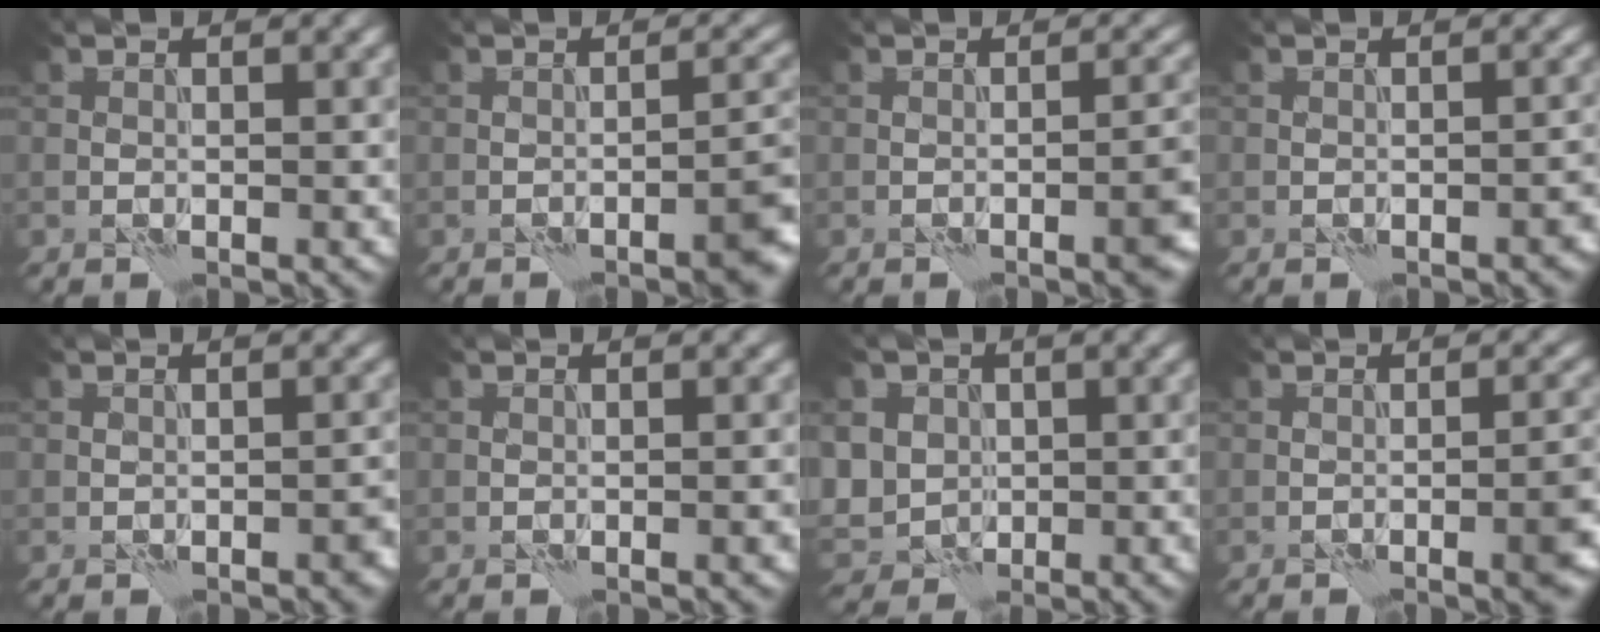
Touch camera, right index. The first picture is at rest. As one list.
[{"total": 3.9, "force": [-2.3, 0.7, 3.0], "torque": [-0.035, 0.011, -0.034]}, {"total": 3.5, "force": [-1.5, 0.8, 3.0], "torque": [-0.038, 0.006, -0.021]}, {"total": 1.2, "force": [-0.8, 0.5, 0.8], "torque": [-0.011, 0.004, -0.009]}, {"total": 1.2, "force": [-0.5, 0.7, 0.8], "torque": [-0.012, 0.001, -0.006]}, {"total": 0.5, "force": [-0.3, 0.1, 0.4], "torque": [-0.007, 0.001, -0.003]}, {"total": 6.1, "force": [0.5, 5.4, 2.8], "torque": [-0.062, 0.007, -0.010]}, {"total": 4.4, "force": [-1.6, 1.3, 3.9], "torque": [-0.043, 0.005, -0.020]}]